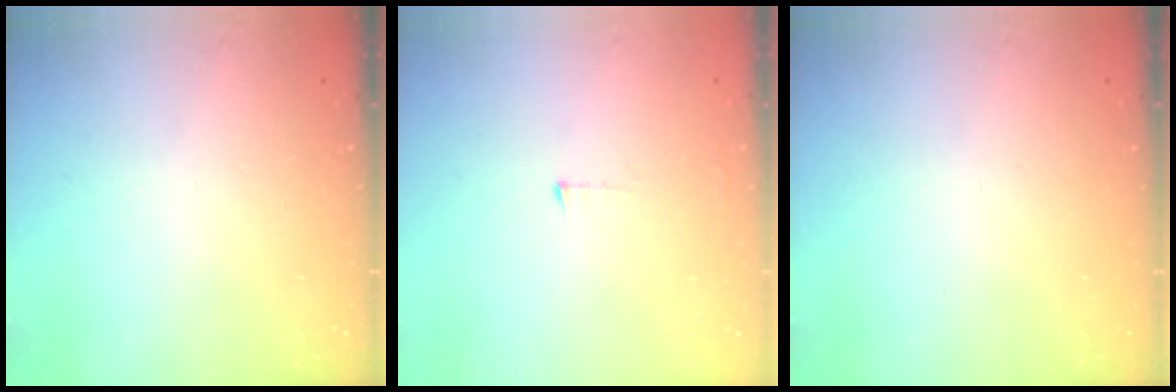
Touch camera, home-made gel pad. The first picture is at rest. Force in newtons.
{"total": 3.0, "press": 3.0, "slide": 0.3}
{"total": 0.0}